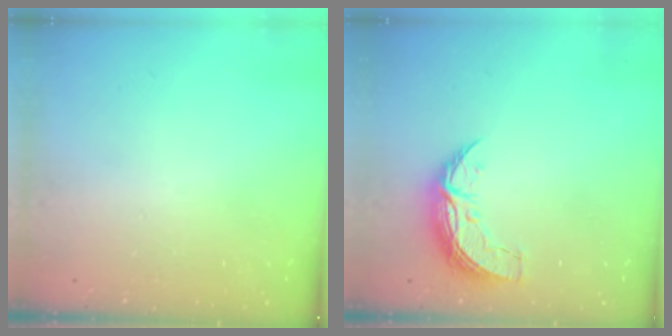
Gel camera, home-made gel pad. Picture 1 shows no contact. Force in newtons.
{"total": 7.5, "press": 7.5, "slide": 0.5}